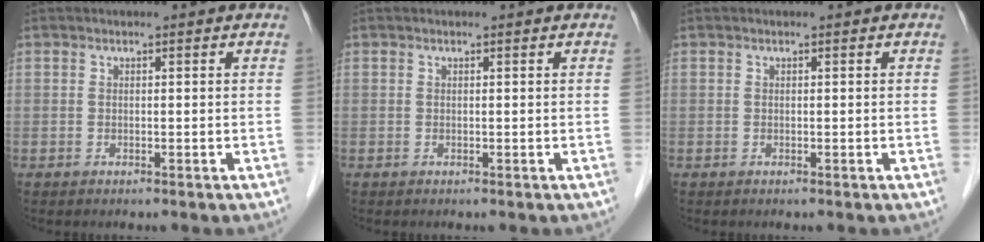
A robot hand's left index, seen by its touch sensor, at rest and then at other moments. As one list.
[{"total": 0.0}, {"total": 0.0}]